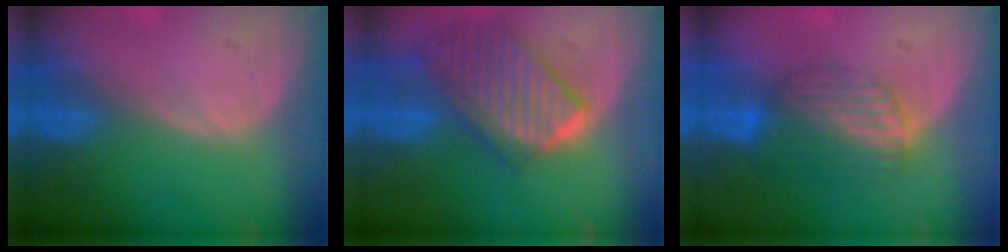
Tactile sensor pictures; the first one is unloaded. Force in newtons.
{"total": 9.9, "press": 8.6, "slide": 4.8}
{"total": 6.8, "press": 6.0, "slide": 3.2}